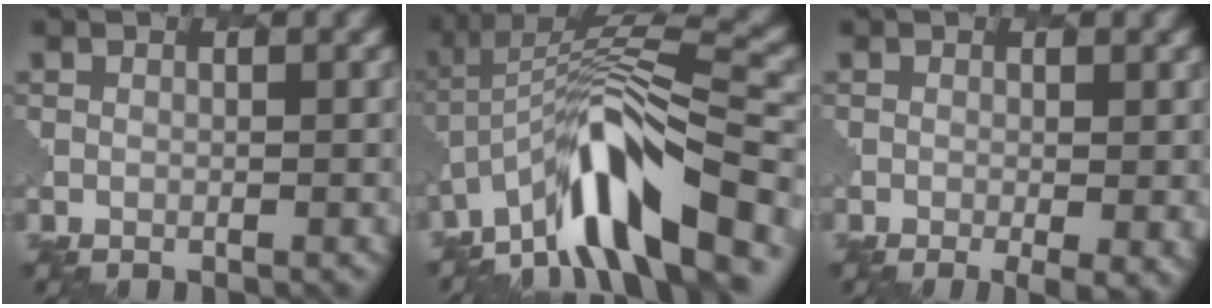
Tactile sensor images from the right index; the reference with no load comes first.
{"total": 9.9, "force": [-6.0, 2.6, 7.5], "torque": [-0.119, 0.016, -0.110]}
{"total": 3.6, "force": [-0.8, 1.3, 3.3], "torque": [-0.041, -0.013, -0.001]}